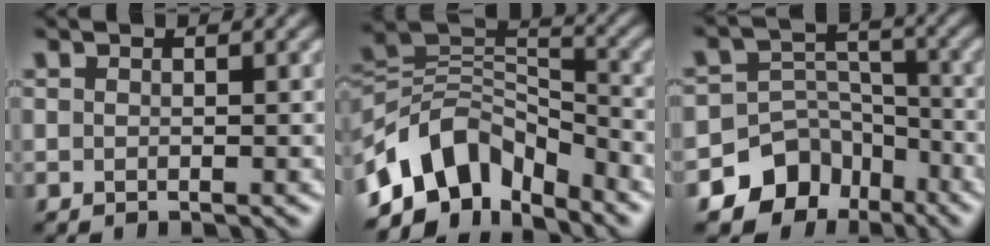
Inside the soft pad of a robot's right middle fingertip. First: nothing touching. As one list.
[{"total": 8.8, "force": [-5.5, 5.0, 4.7], "torque": [-0.069, 0.005, -0.110]}, {"total": 8.1, "force": [-5.3, 5.8, 2.0], "torque": [-0.020, 0.004, -0.090]}]